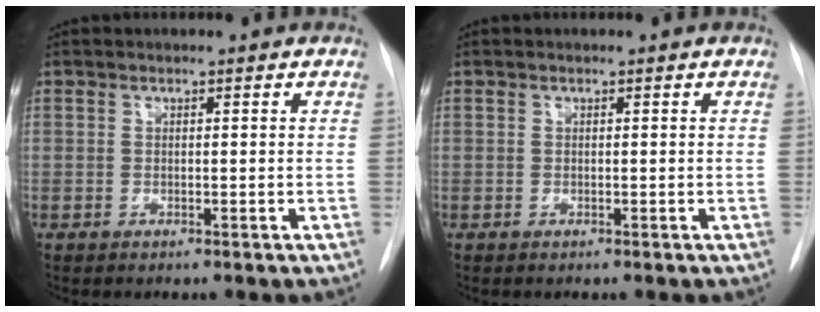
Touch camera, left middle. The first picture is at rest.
{"total": 0.0}